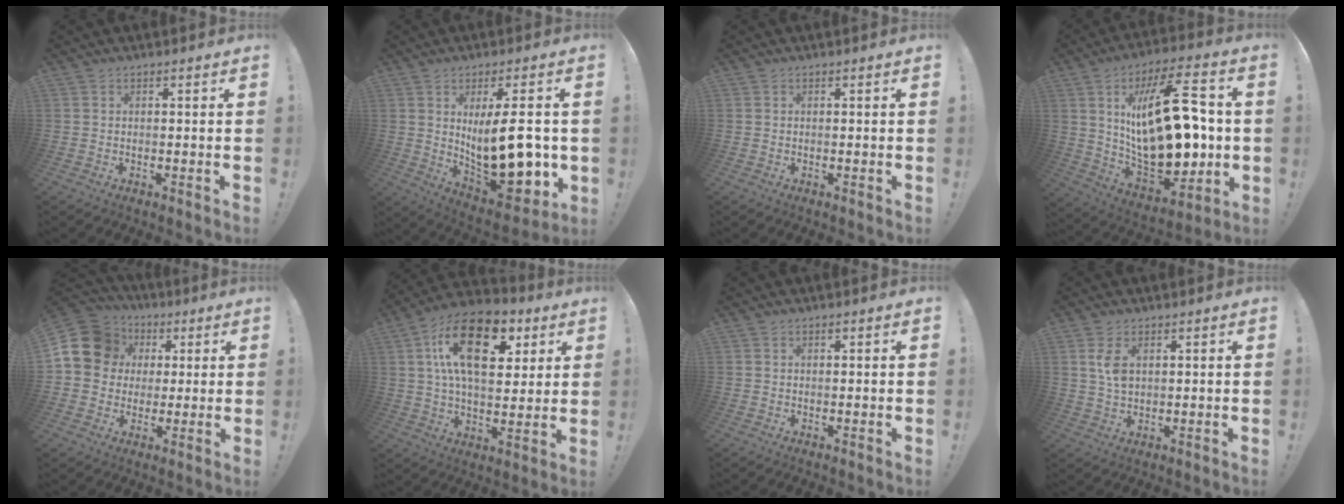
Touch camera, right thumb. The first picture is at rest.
{"total": 19.0, "force": [1.4, 7.4, 17.5], "torque": [-0.260, -0.030, 0.030]}
{"total": 0.0}
{"total": 29.7, "force": [3.2, 14.6, 25.6], "torque": [-0.448, -0.012, 0.057]}
{"total": 14.3, "force": [3.9, 12.2, 6.1], "torque": [-0.108, -0.008, 0.080]}
{"total": 21.3, "force": [7.8, 11.5, 16.2], "torque": [-0.272, -0.031, 0.125]}
{"total": 0.0}
{"total": 5.3, "force": [1.8, 3.0, 4.0], "torque": [-0.069, -0.007, 0.028]}